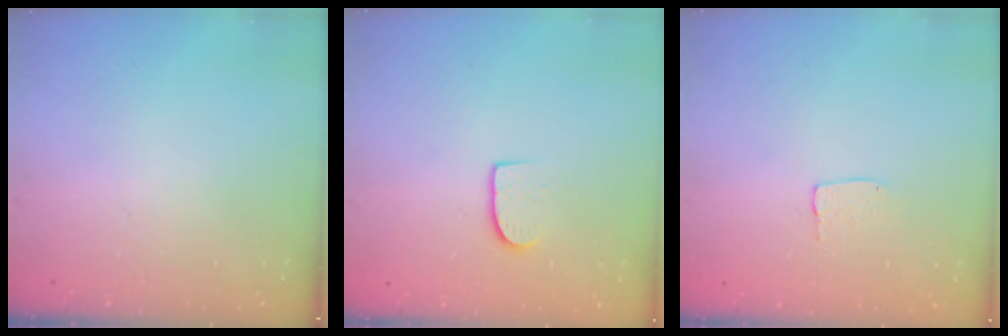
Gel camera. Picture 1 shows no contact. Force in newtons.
{"total": 7.3, "press": 7.3, "slide": 0.6}
{"total": 3.5, "press": 3.5, "slide": 0.1}